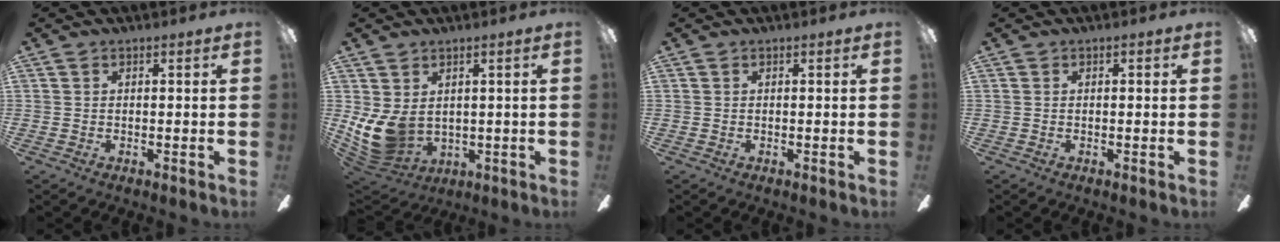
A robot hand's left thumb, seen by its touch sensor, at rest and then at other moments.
{"total": 10.3, "force": [0.9, 7.4, 7.2], "torque": [-0.172, -0.018, 0.022]}
{"total": 0.0}
{"total": 0.6, "force": [0.0, 0.2, 0.6], "torque": [-0.012, 0.003, -0.001]}